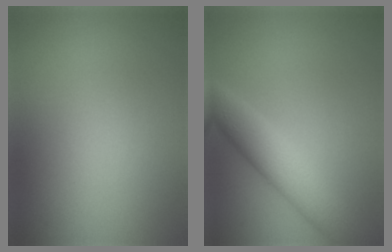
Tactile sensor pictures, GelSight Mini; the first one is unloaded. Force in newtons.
{"total": 4.9, "press": 4.9, "slide": 0.2}